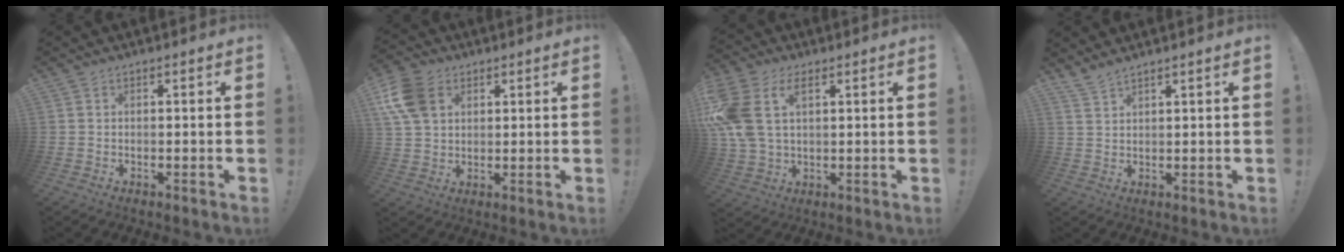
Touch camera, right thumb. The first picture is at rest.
{"total": 11.8, "force": [4.3, 8.6, 6.9], "torque": [-0.137, -0.003, 0.086]}
{"total": 12.5, "force": [4.8, 7.8, 8.6], "torque": [-0.193, -0.008, 0.092]}
{"total": 3.1, "force": [2.7, -0.1, 1.4], "torque": [-0.039, -0.012, 0.050]}